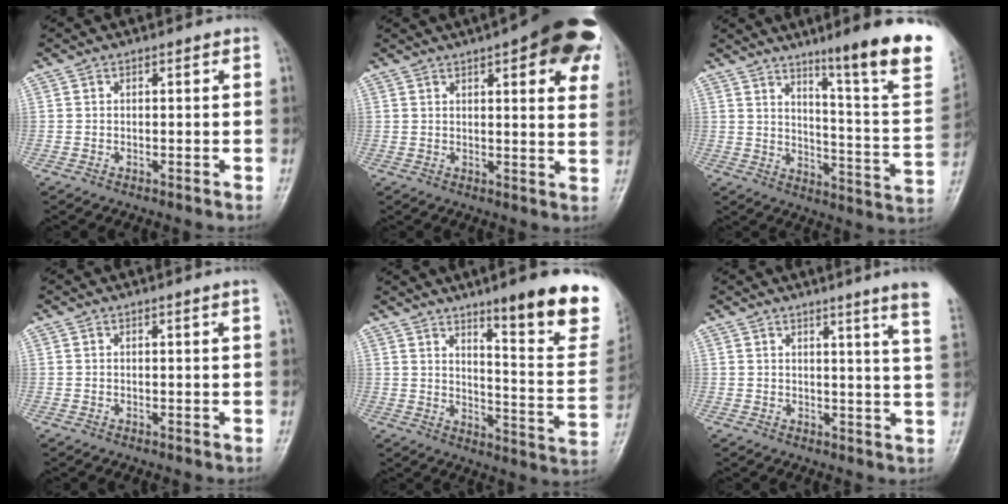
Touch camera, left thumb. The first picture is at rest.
{"total": 21.0, "force": [10.5, 6.5, 17.0], "torque": [-0.196, -0.010, 0.121]}
{"total": 19.9, "force": [12.3, 0.8, 15.6], "torque": [-0.189, -0.076, 0.175]}
{"total": 1.0, "force": [0.6, -0.4, 0.6], "torque": [-0.019, -0.005, 0.014]}
{"total": 19.6, "force": [12.2, 3.1, 15.0], "torque": [-0.162, -0.077, 0.172]}
{"total": 10.0, "force": [7.2, -1.0, 6.9], "torque": [-0.083, -0.042, 0.064]}